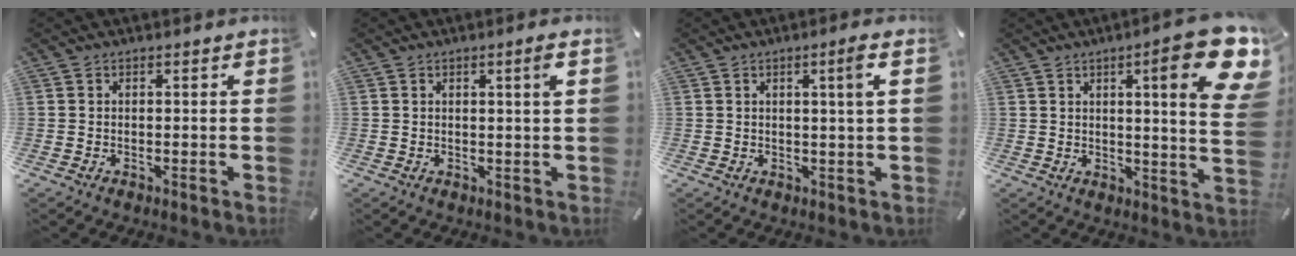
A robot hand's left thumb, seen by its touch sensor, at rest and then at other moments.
{"total": 2.5, "force": [0.9, 0.0, 2.4], "torque": [-0.045, -0.002, 0.013]}
{"total": 4.2, "force": [1.4, -0.1, 4.0], "torque": [-0.070, -0.006, 0.018]}
{"total": 17.9, "force": [7.7, 3.2, 15.8], "torque": [-0.222, -0.045, 0.107]}